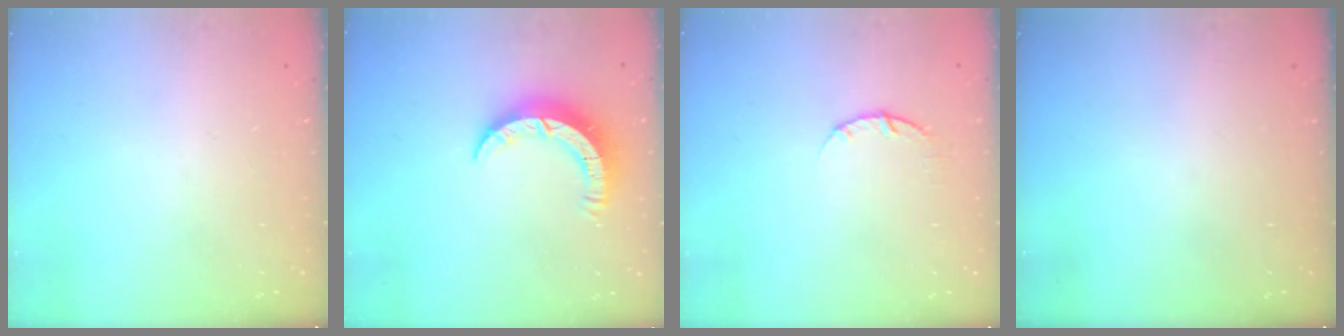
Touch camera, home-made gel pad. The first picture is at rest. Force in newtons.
{"total": 7.1, "press": 7.1, "slide": 0.4}
{"total": 3.7, "press": 3.7, "slide": 0.6}
{"total": 0.0}